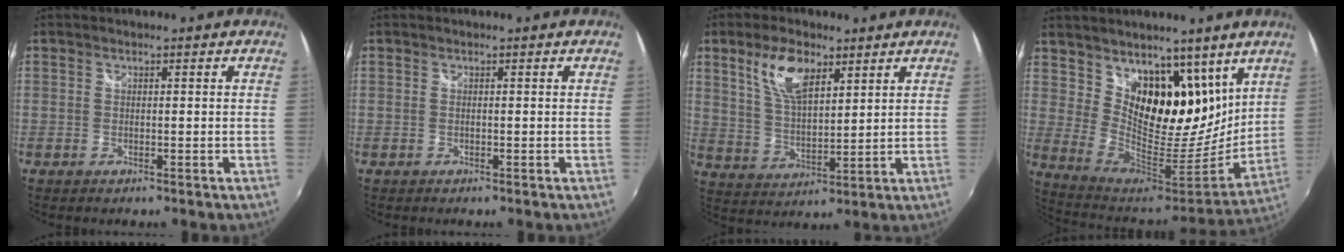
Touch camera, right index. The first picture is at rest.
{"total": 0.0}
{"total": 9.8, "force": [5.4, 4.4, 6.9], "torque": [-0.132, 0.010, 0.111]}
{"total": 19.7, "force": [12.0, 11.5, 10.5], "torque": [-0.175, -0.021, 0.219]}